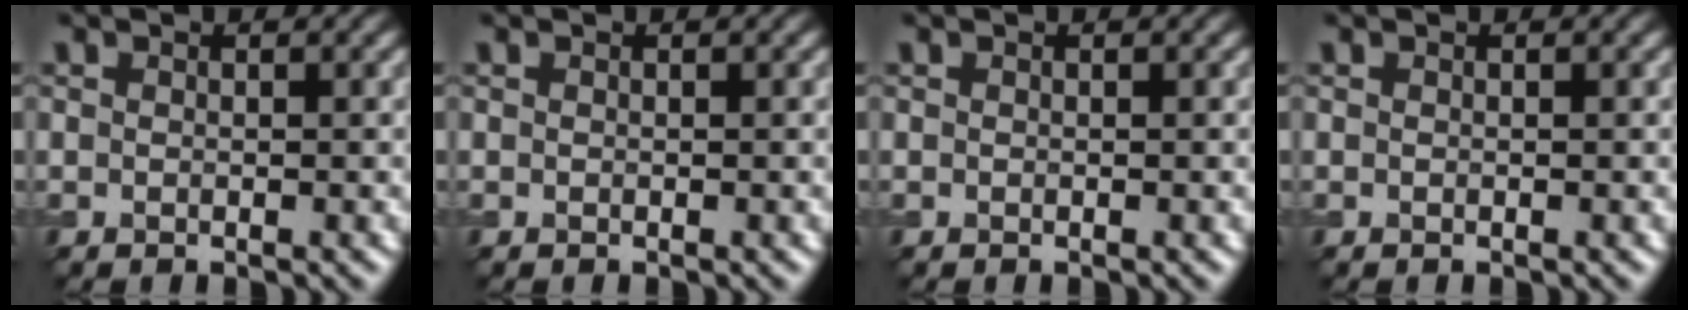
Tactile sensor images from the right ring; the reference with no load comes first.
{"total": 0.0}
{"total": 0.0}
{"total": 0.0}